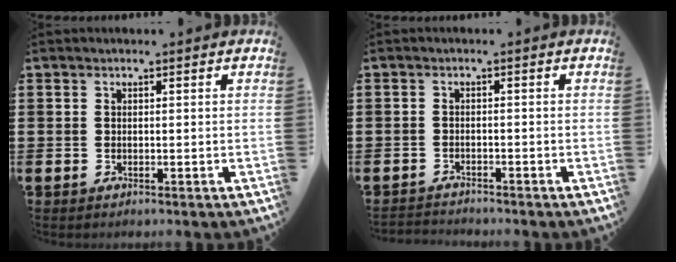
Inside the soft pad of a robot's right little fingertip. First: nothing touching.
{"total": 1.2, "force": [-1.2, 0.0, -0.2], "torque": [0.000, 0.003, -0.026]}